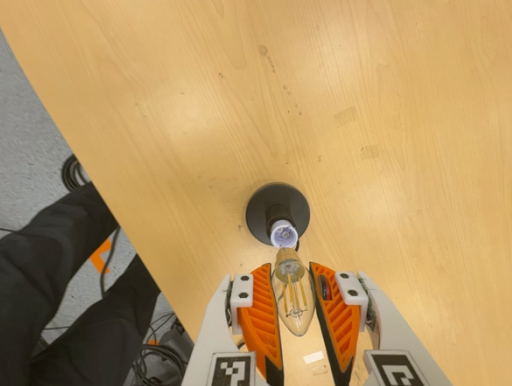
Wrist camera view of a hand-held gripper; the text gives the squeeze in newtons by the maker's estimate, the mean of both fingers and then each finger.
{"total": 13.8, "left": 14.1, "right": 13.5}